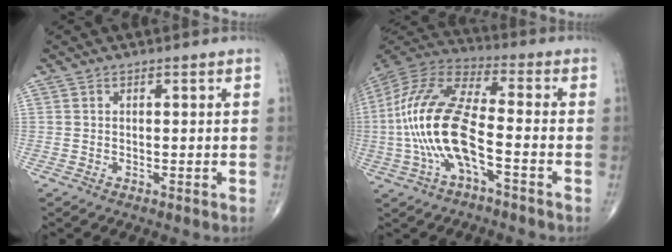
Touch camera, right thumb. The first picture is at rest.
{"total": 17.7, "force": [-3.8, 6.4, 16.1], "torque": [-0.351, 0.039, -0.073]}